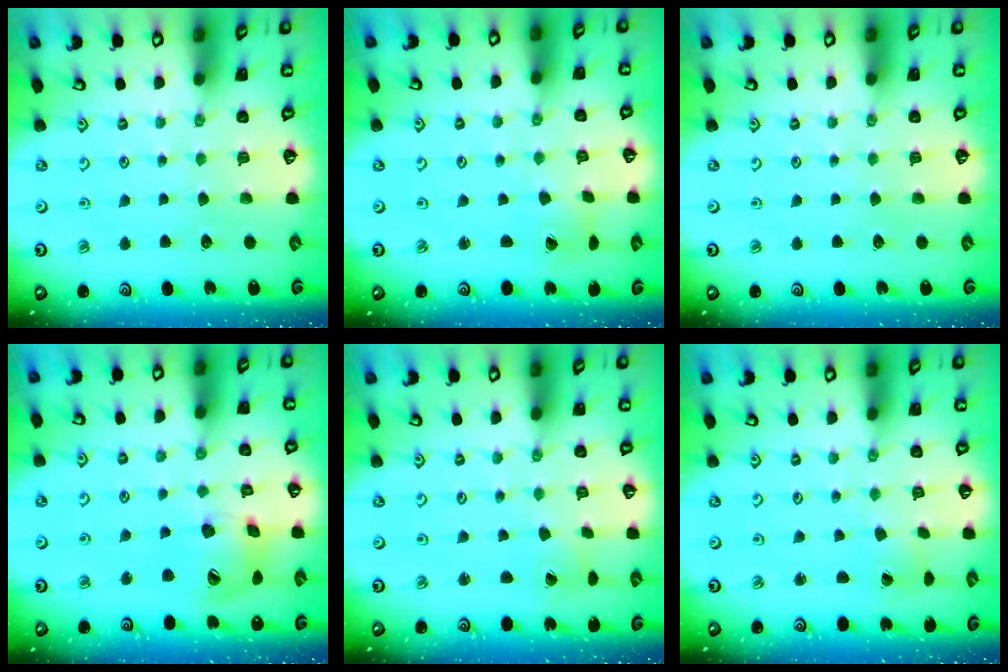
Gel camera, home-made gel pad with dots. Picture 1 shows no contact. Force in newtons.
{"total": 2.1, "press": 2.1, "slide": 0.2}
{"total": 0.0}
{"total": 17.2, "press": 17.0, "slide": 2.8}
{"total": 2.5, "press": 2.5, "slide": 0.1}
{"total": 0.6, "press": 0.6, "slide": 0.0}